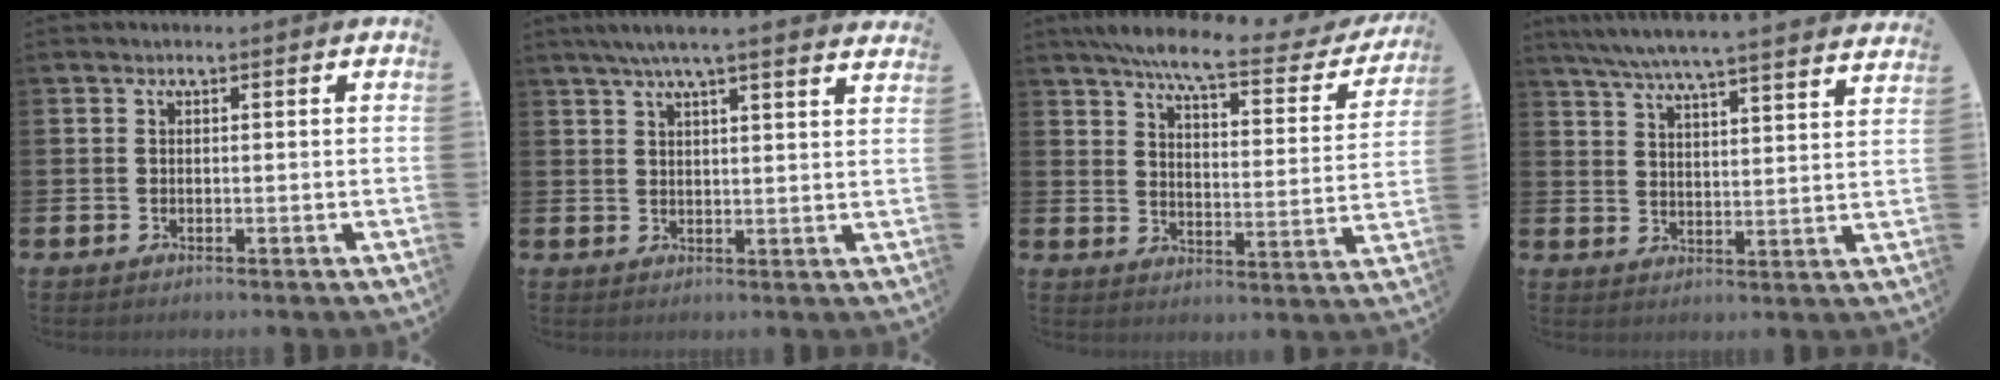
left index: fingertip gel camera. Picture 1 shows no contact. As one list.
[{"total": 5.2, "force": [4.7, -0.2, 2.2], "torque": [-0.053, -0.010, 0.084]}, {"total": 8.1, "force": [6.8, 1.2, 4.2], "torque": [-0.089, -0.043, 0.108]}, {"total": 6.9, "force": [6.6, 0.0, 2.0], "torque": [-0.067, -0.041, 0.117]}]